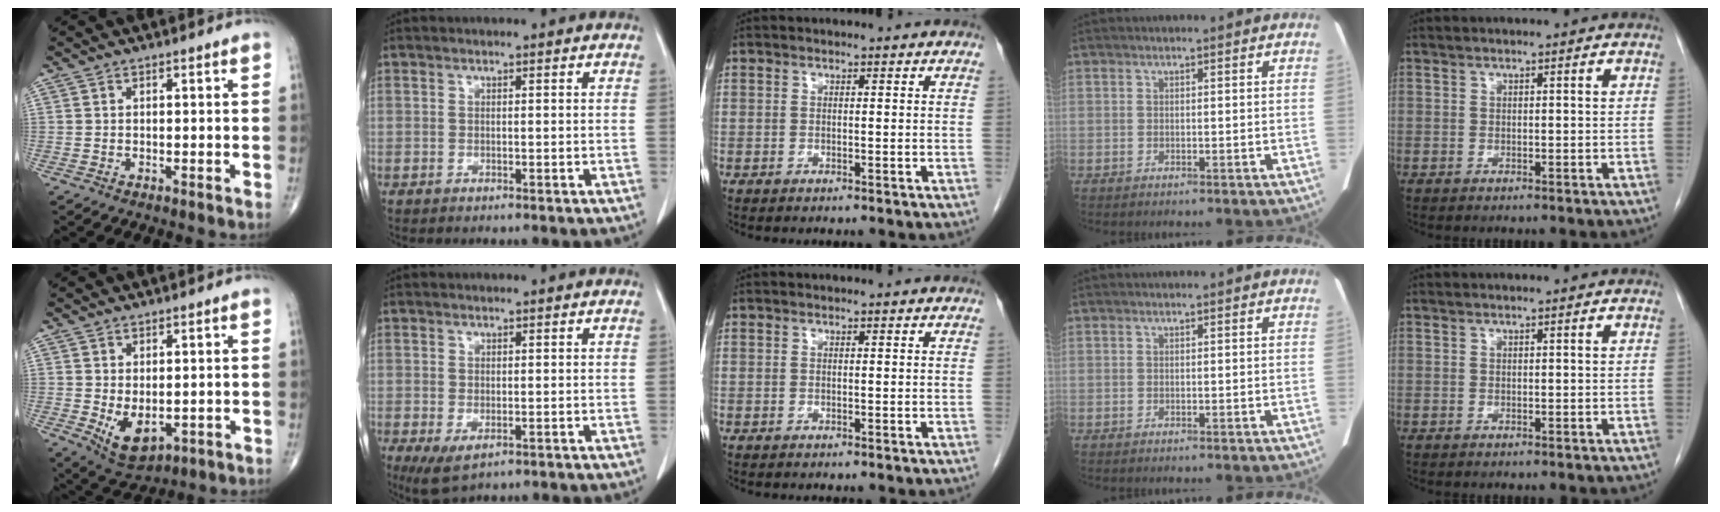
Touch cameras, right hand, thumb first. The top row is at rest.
{"thumb": {"total": 6.8, "force": [-0.9, 4.0, 5.4], "torque": [-0.078, -0.010, 0.004]}, "index": {"total": 4.1, "force": [-1.6, 2.0, 3.2], "torque": [-0.060, -0.013, -0.014]}}